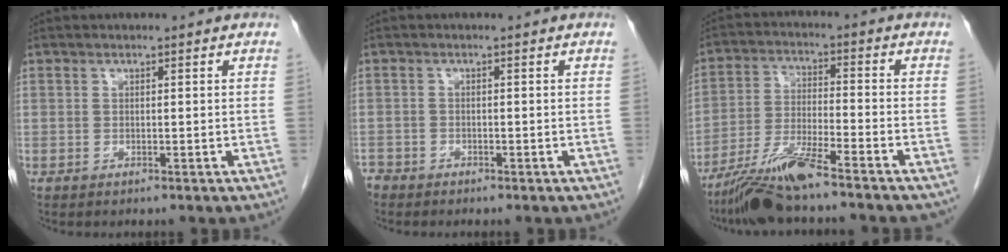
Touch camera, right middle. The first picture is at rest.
{"total": 2.2, "force": [-1.9, 1.1, 0.2], "torque": [-0.006, 0.000, -0.037]}
{"total": 11.0, "force": [-8.7, 0.1, 6.6], "torque": [-0.125, -0.024, -0.158]}